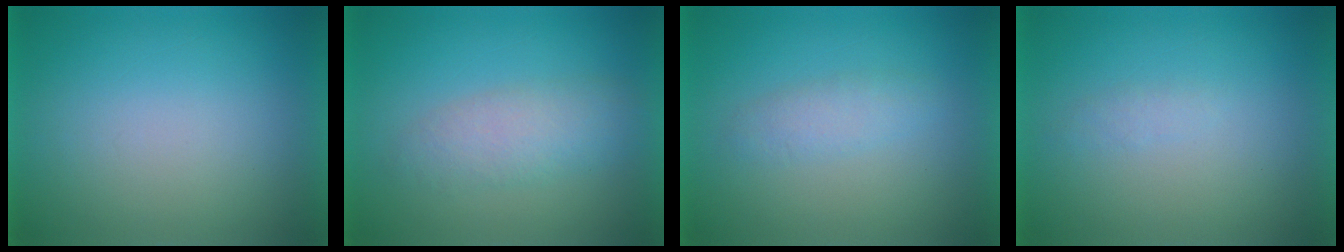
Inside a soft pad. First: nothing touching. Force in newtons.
{"total": 3.2}
{"total": 2.3}
{"total": 1.2}